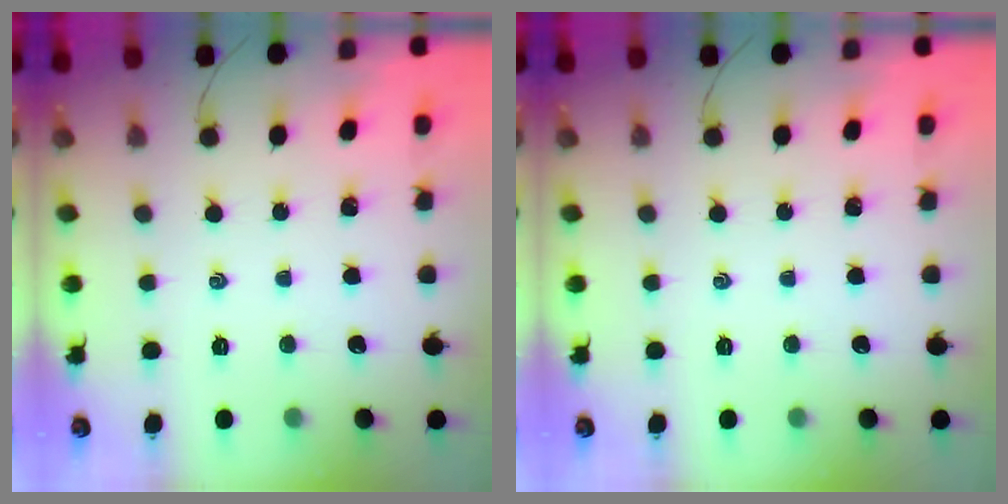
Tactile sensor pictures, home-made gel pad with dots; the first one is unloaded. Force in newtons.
{"total": 0.0}